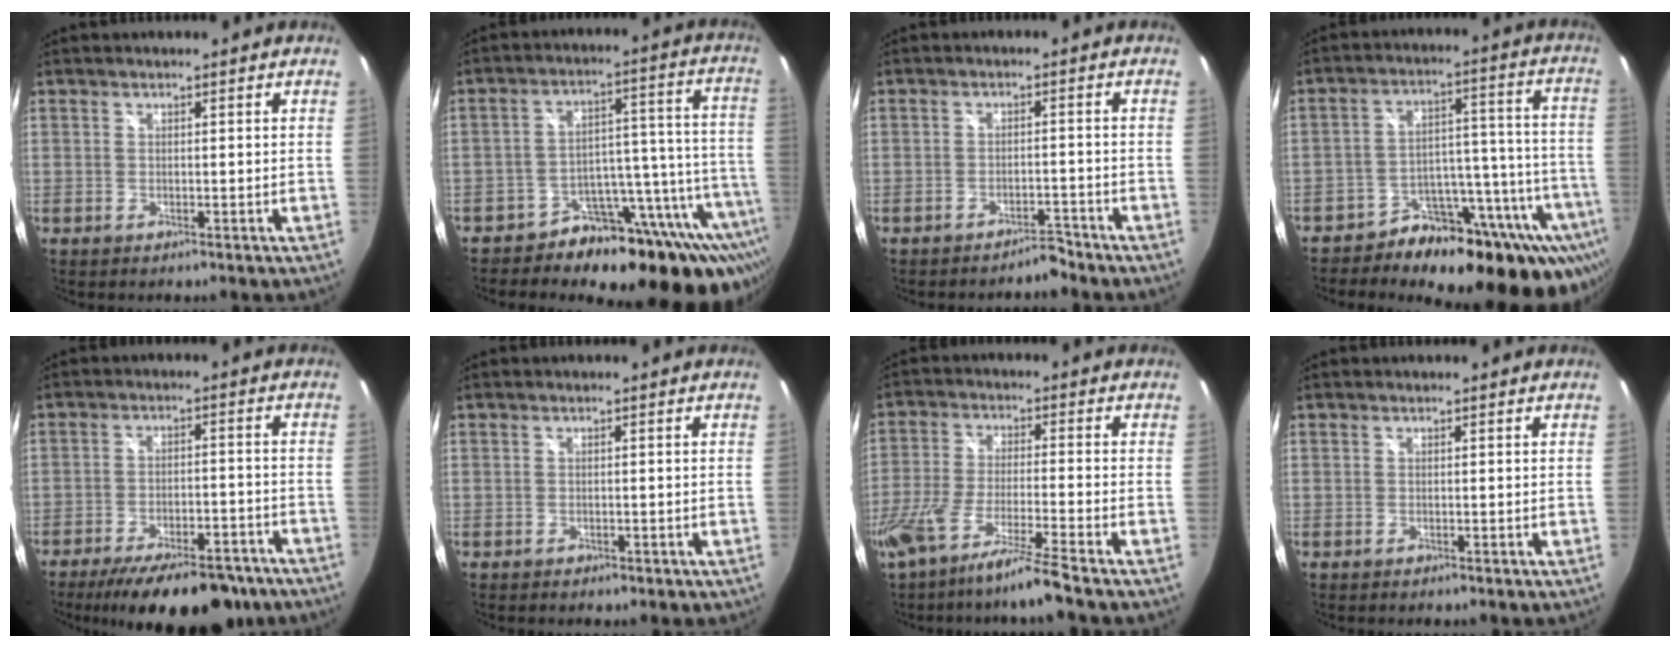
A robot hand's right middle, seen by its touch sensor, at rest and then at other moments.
{"total": 19.5, "force": [-14.9, 8.3, 9.5], "torque": [-0.092, 0.017, -0.213]}
{"total": 3.2, "force": [-3.1, 0.7, 0.6], "torque": [-0.014, 0.000, -0.046]}
{"total": 23.5, "force": [-18.2, 10.1, 10.9], "torque": [-0.116, 0.039, -0.241]}
{"total": 18.0, "force": [-13.8, 6.1, 9.8], "torque": [-0.175, -0.026, -0.187]}
{"total": 1.3, "force": [-0.6, 1.0, 0.6], "torque": [-0.011, -0.005, -0.005]}
{"total": 12.9, "force": [-10.1, -1.1, 7.9], "torque": [-0.160, -0.039, -0.178]}
{"total": 0.0}